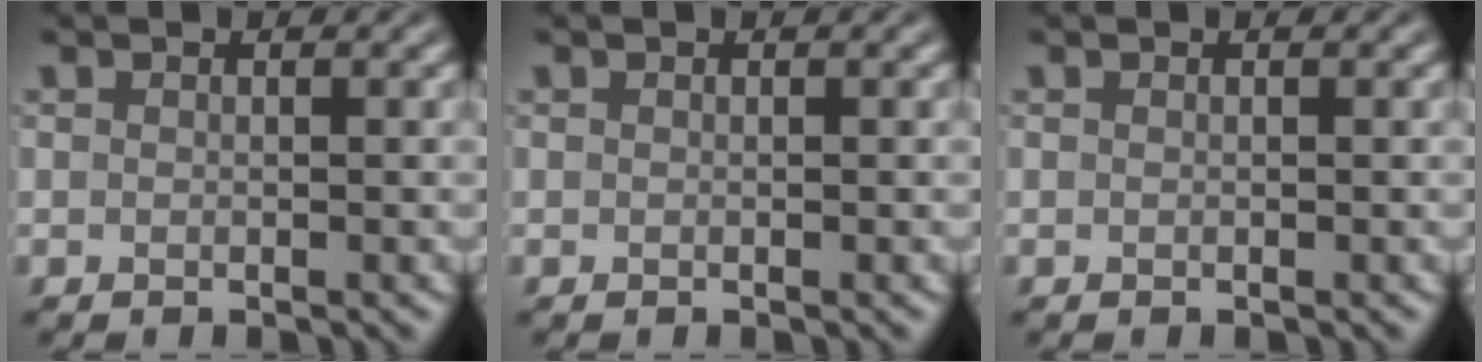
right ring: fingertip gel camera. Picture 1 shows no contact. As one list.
[{"total": 0.0}, {"total": 0.0}]